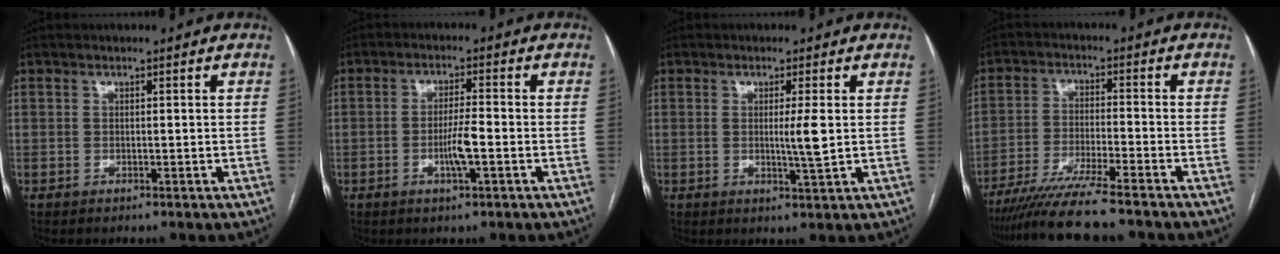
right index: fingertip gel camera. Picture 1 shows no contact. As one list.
[{"total": 4.6, "force": [-1.4, 0.3, 4.4], "torque": [-0.083, -0.003, -0.026]}, {"total": 3.8, "force": [0.2, -0.3, 3.8], "torque": [-0.064, -0.008, 0.004]}, {"total": 11.5, "force": [-9.7, -0.3, 6.2], "torque": [-0.101, -0.030, -0.162]}]